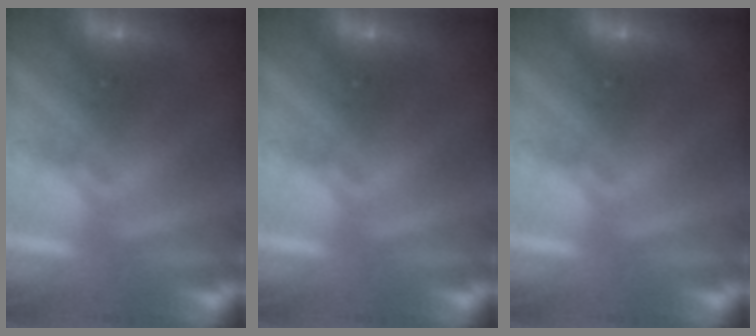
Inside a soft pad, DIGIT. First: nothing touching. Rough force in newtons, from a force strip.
{"total": 0.0}
{"total": 0.0}